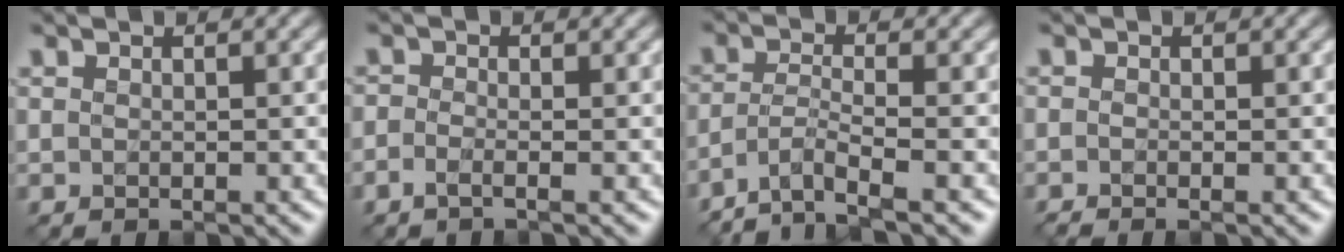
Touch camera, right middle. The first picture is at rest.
{"total": 1.1, "force": [-0.8, 0.3, 0.8], "torque": [-0.021, -0.007, -0.020]}
{"total": 4.2, "force": [-3.0, 0.7, 2.8], "torque": [-0.049, -0.002, -0.067]}
{"total": 0.9, "force": [-0.6, 0.1, 0.6], "torque": [-0.013, -0.012, -0.015]}